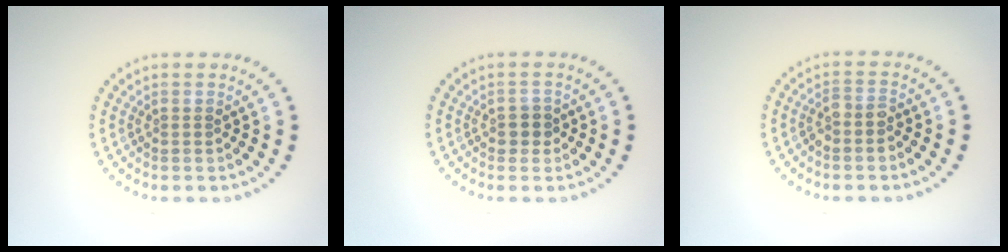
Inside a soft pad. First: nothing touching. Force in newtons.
{"total": 1.3, "press": 1.2, "slide": 0.6}
{"total": 1.7, "press": 1.5, "slide": 0.8}